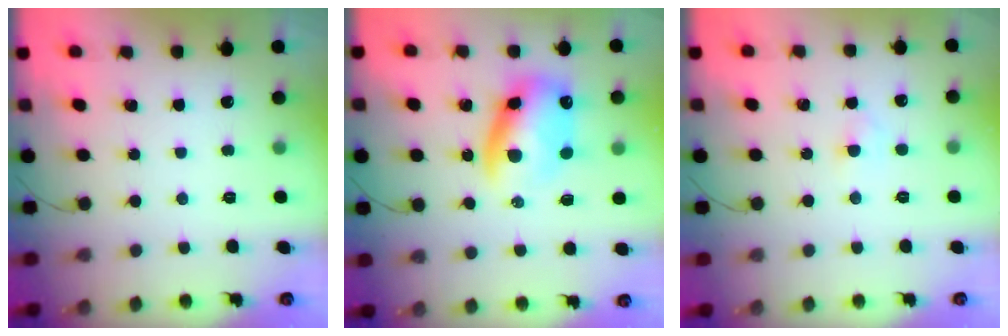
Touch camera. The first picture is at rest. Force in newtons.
{"total": 11.0, "press": 10.7, "slide": 2.7}
{"total": 2.1, "press": 2.0, "slide": 0.9}